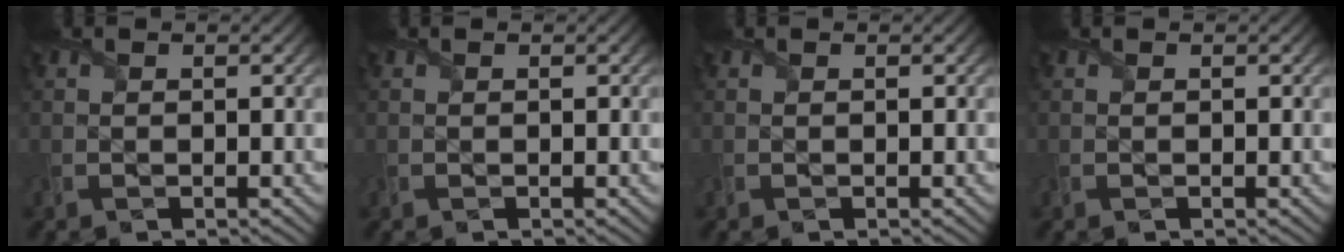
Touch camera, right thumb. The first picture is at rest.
{"total": 0.0}
{"total": 0.0}
{"total": 0.0}